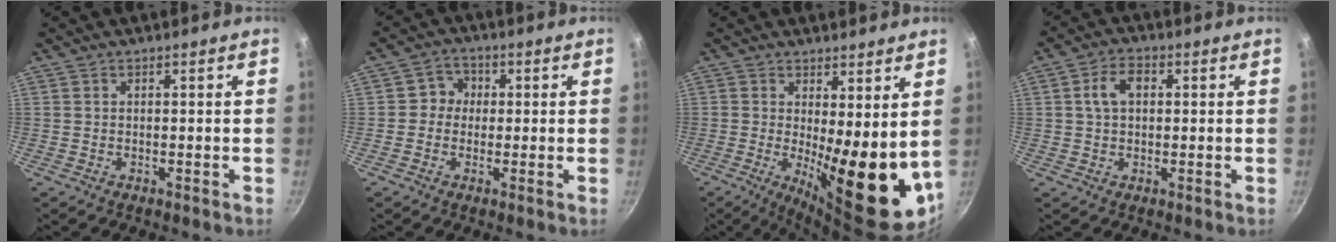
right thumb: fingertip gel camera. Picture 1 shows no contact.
{"total": 4.3, "force": [0.1, 4.0, 1.4], "torque": [0.010, 0.010, -0.009]}
{"total": 15.2, "force": [1.1, 4.9, 14.4], "torque": [-0.175, -0.037, 0.027]}
{"total": 5.5, "force": [1.0, 3.6, 4.0], "torque": [-0.059, 0.013, 0.013]}